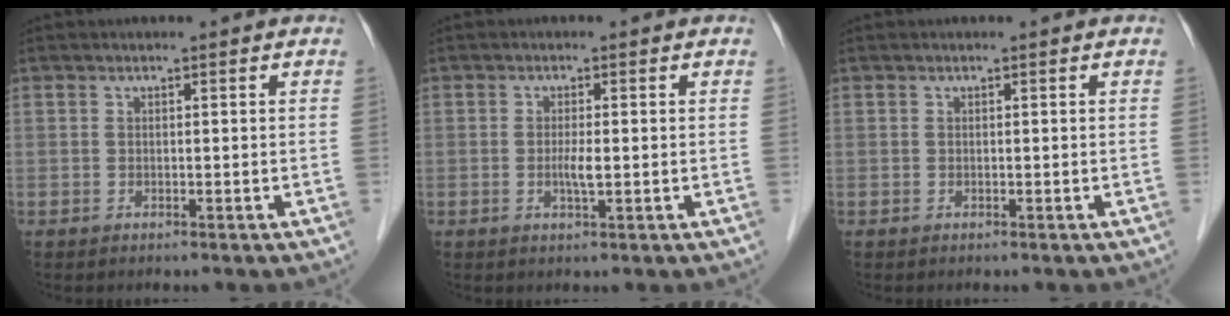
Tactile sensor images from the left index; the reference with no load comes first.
{"total": 2.0, "force": [-0.2, 0.2, 2.0], "torque": [-0.041, -0.003, -0.003]}
{"total": 0.0}